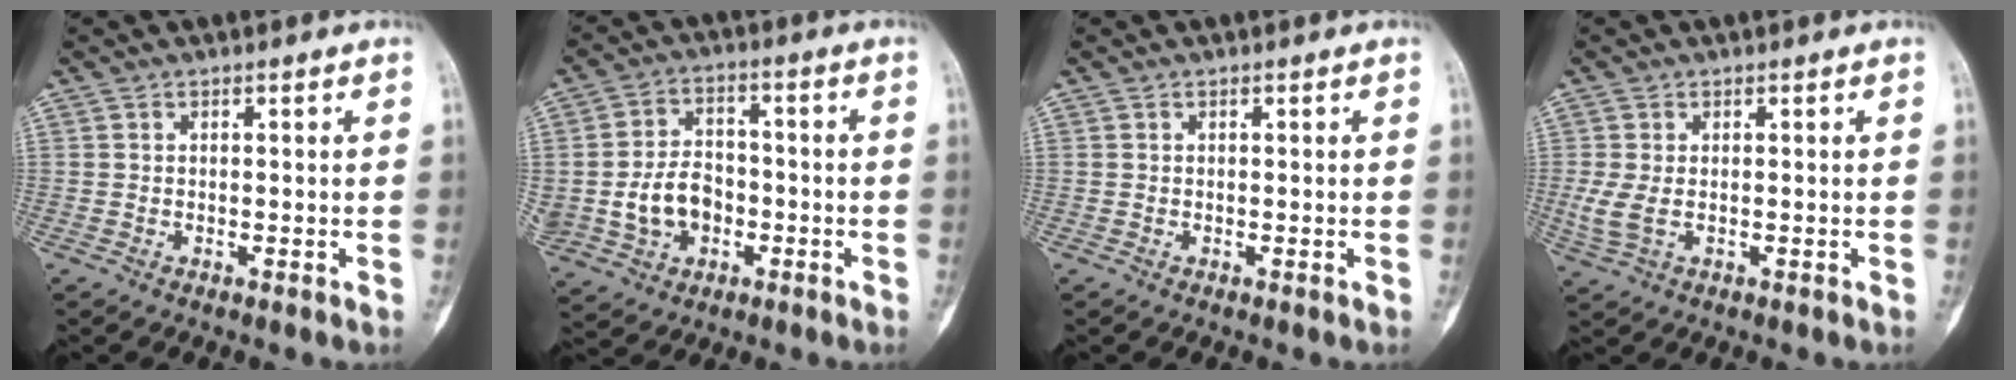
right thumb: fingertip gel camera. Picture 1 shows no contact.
{"total": 11.0, "force": [-1.9, 8.5, 6.6], "torque": [-0.101, 0.024, -0.025]}
{"total": 0.0}
{"total": 3.8, "force": [-0.3, 2.1, 3.2], "torque": [-0.096, -0.001, 0.000]}